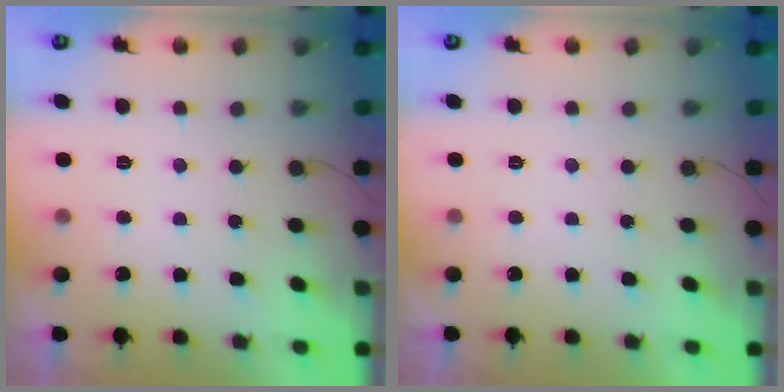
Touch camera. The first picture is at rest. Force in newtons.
{"total": 1.9, "press": 1.9, "slide": 0.0}